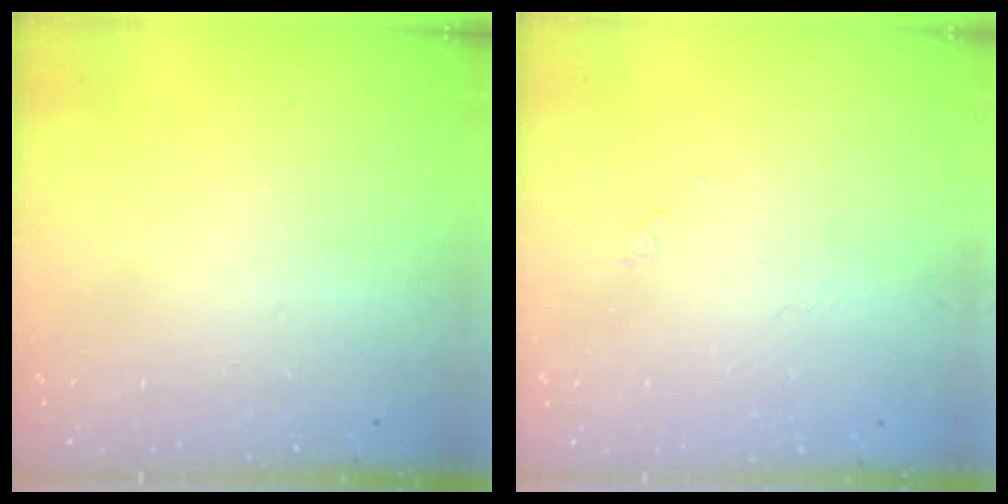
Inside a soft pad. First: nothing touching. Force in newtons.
{"total": 1.7, "press": 1.6, "slide": 0.4}